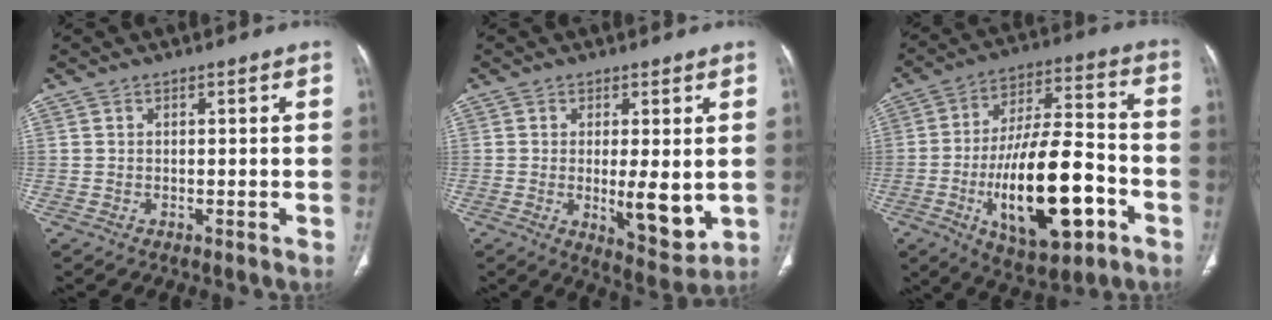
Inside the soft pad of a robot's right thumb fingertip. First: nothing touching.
{"total": 8.7, "force": [-0.5, 3.0, 8.1], "torque": [-0.110, -0.023, 0.001]}
{"total": 22.6, "force": [-7.1, 9.2, 19.4], "torque": [-0.315, 0.034, -0.105]}